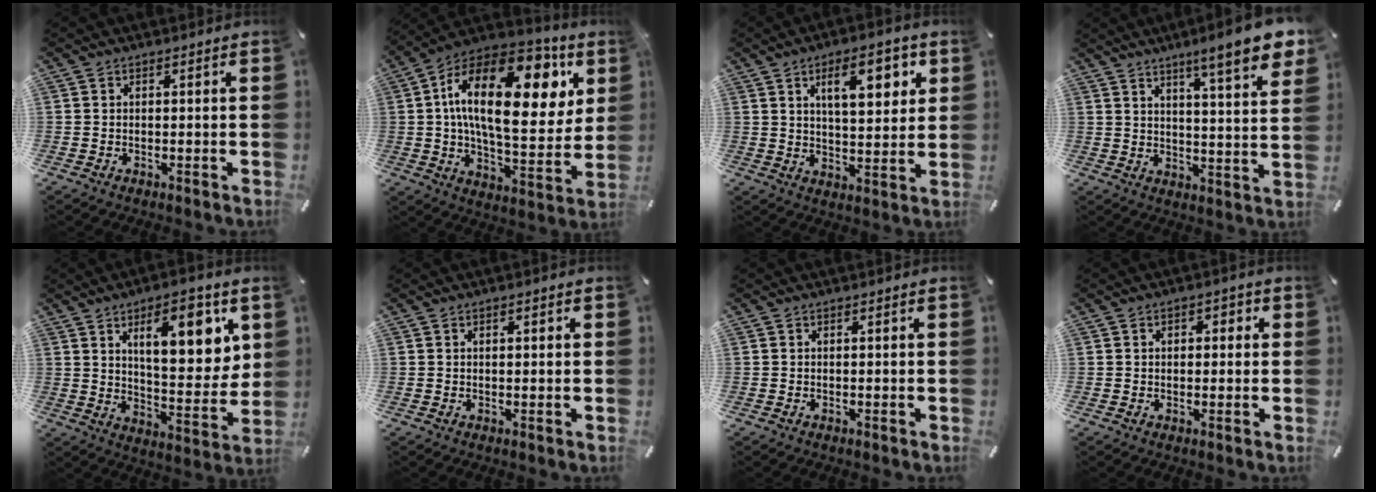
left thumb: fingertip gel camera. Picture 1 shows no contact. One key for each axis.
{"total": 26.4, "fx": 8.3, "fy": 13.0, "fz": 21.4, "tx": -0.368, "ty": -0.041, "tz": 0.127}
{"total": 11.9, "fx": 5.5, "fy": 4.9, "fz": 9.4, "tx": -0.137, "ty": -0.010, "tz": 0.087}
{"total": 10.9, "fx": 8.1, "fy": 1.1, "fz": 7.3, "tx": -0.112, "ty": -0.053, "tz": 0.130}
{"total": 14.9, "fx": 7.2, "fy": 6.2, "fz": 11.5, "tx": -0.155, "ty": -0.033, "tz": 0.113}
{"total": 1.0, "fx": 0.3, "fy": 0.5, "fz": 0.8, "tx": -0.016, "ty": 0.003, "tz": 0.004}
{"total": 0.0}
{"total": 2.1, "fx": 0.0, "fy": 1.6, "fz": 1.4, "tx": -0.013, "ty": 0.002, "tz": -0.007}